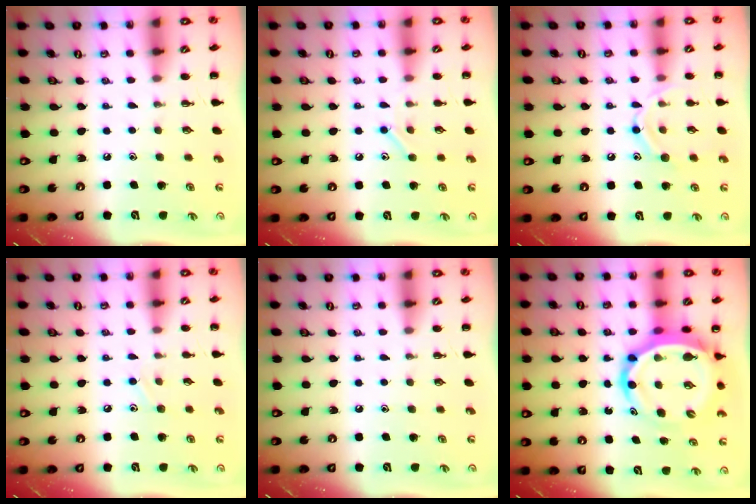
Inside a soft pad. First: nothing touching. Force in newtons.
{"total": 6.8, "press": 6.8, "slide": 0.8}
{"total": 10.9, "press": 10.8, "slide": 0.9}
{"total": 6.1, "press": 5.8, "slide": 1.9}
{"total": 0.0}
{"total": 12.4, "press": 11.9, "slide": 3.5}